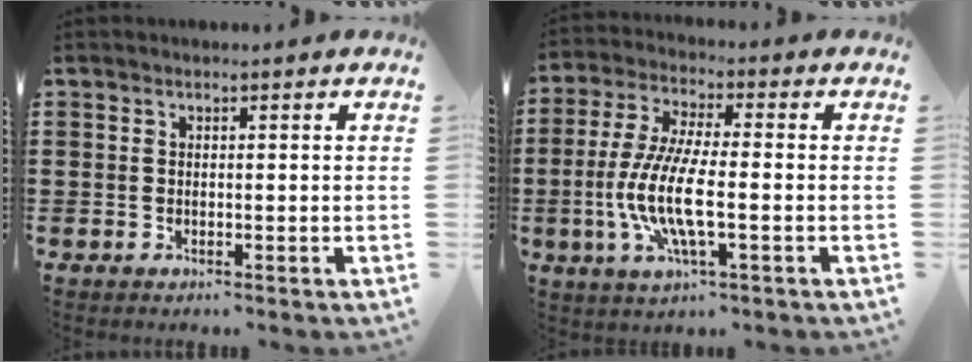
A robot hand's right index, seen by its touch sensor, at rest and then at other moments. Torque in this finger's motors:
{"motor_torque": [2.14, 0.00, 1.05, 0.21]}